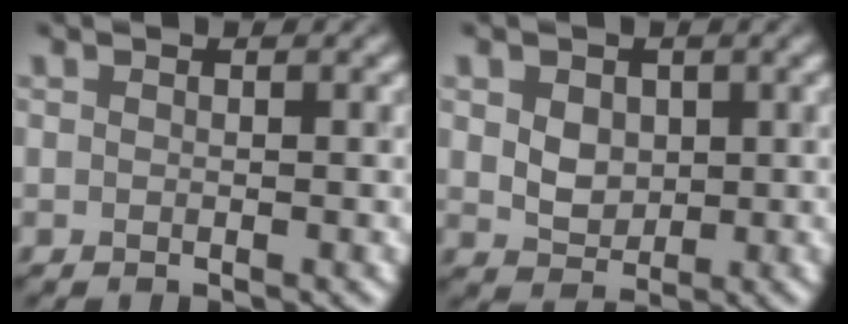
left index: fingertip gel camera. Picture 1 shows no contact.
{"total": 1.5, "force": [0.3, 1.3, 0.6], "torque": [-0.035, 0.002, 0.032]}